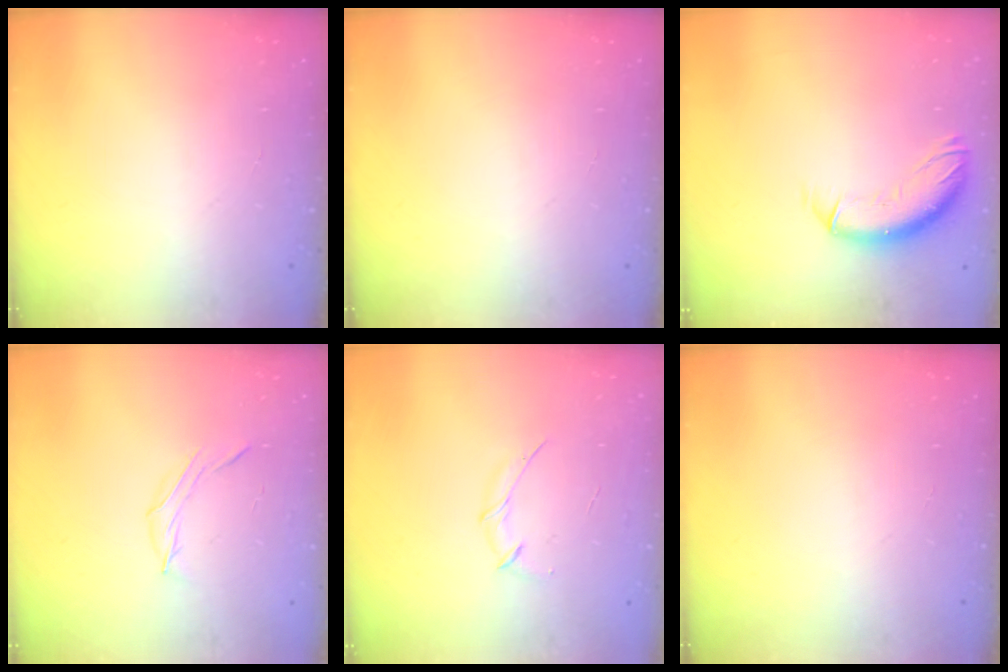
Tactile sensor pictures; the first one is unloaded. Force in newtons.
{"total": 0.0}
{"total": 11.6, "press": 11.5, "slide": 1.3}
{"total": 4.3, "press": 4.1, "slide": 1.1}
{"total": 3.8, "press": 3.7, "slide": 0.9}
{"total": 0.0}